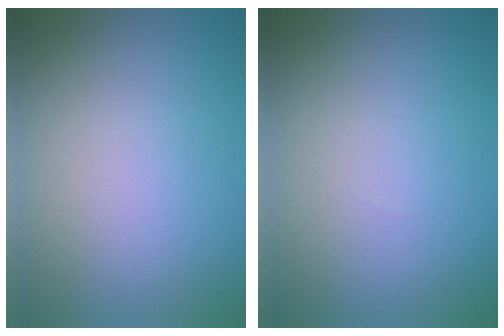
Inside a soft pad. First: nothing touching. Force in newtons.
{"total": 0.0}